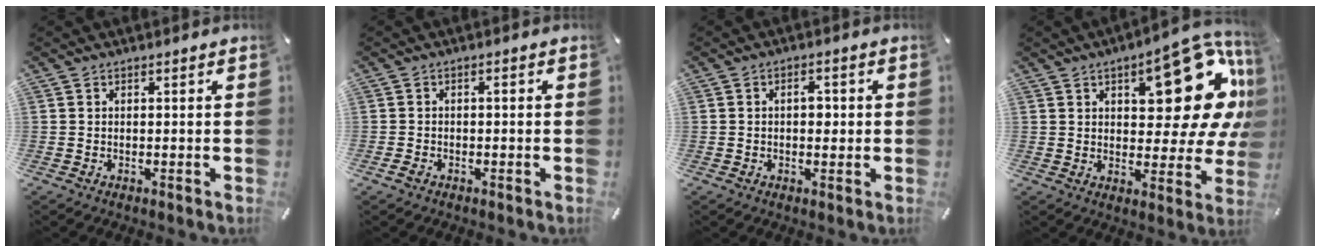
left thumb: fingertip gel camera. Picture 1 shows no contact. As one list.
[{"total": 1.5, "force": [-0.8, 1.0, 0.8], "torque": [-0.017, 0.004, -0.017]}, {"total": 2.9, "force": [0.1, 1.9, 2.2], "torque": [-0.030, 0.000, -0.003]}, {"total": 22.5, "force": [9.1, 10.9, 17.4], "torque": [-0.195, -0.071, 0.146]}]